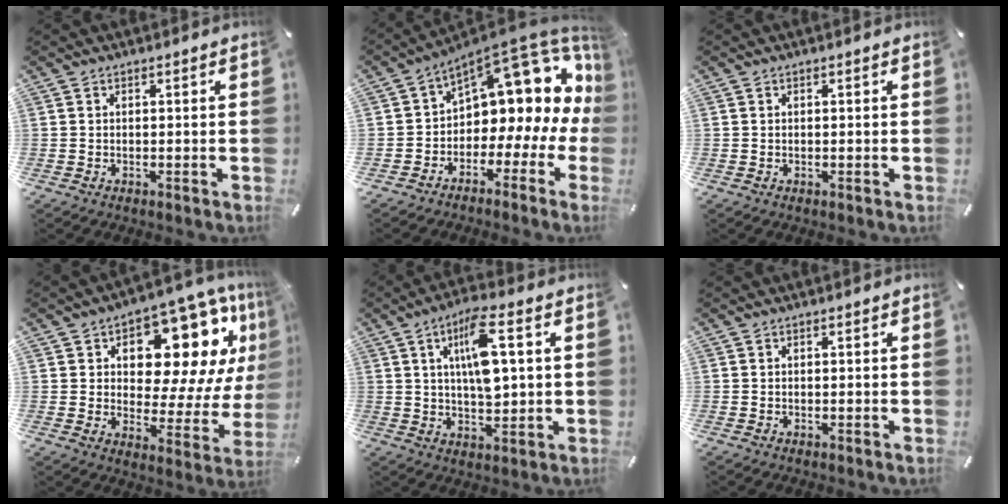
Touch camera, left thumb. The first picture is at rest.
{"total": 12.4, "force": [7.3, 6.7, 7.6], "torque": [-0.104, -0.072, 0.116]}
{"total": 0.0}
{"total": 17.7, "force": [9.8, 9.4, 11.3], "torque": [-0.154, -0.080, 0.163]}
{"total": 11.5, "force": [3.2, 4.2, 10.2], "torque": [-0.185, -0.004, 0.048]}
{"total": 0.0}